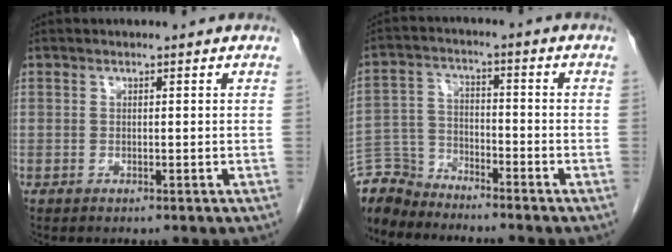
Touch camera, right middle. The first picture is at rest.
{"total": 7.4, "force": [-7.3, 1.5, -0.2], "torque": [0.000, 0.003, -0.144]}